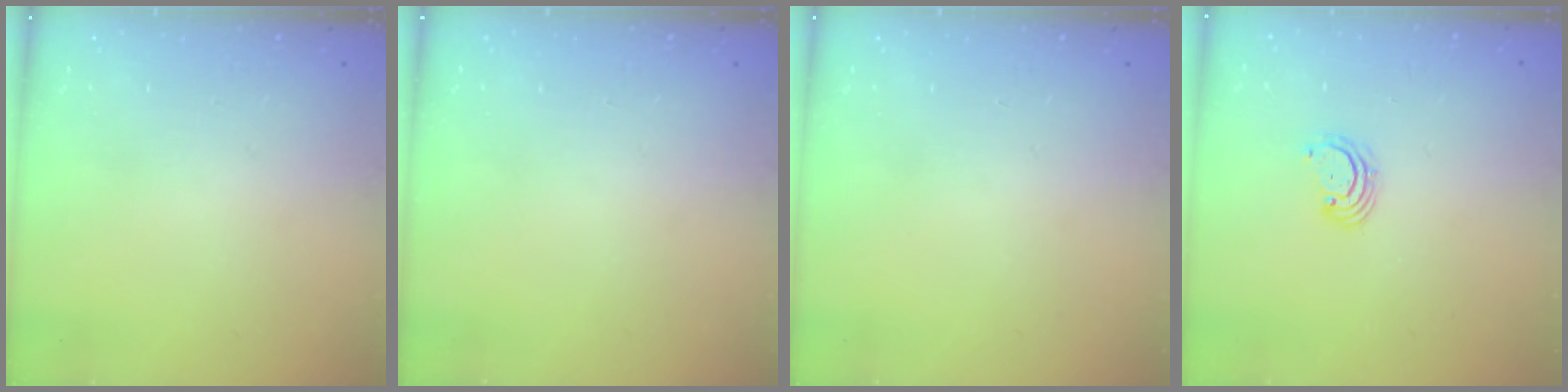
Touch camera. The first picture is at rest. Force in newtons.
{"total": 0.0}
{"total": 0.0}
{"total": 2.5, "press": 2.5, "slide": 0.3}